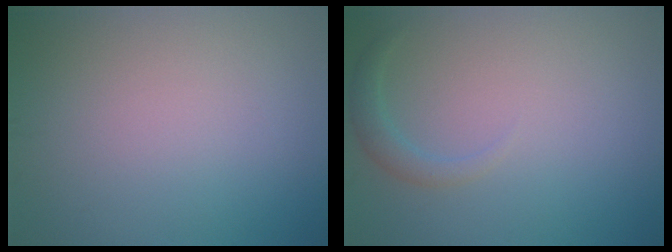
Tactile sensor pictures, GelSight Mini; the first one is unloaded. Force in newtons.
{"total": 1.5, "press": 1.5, "slide": 0.2}